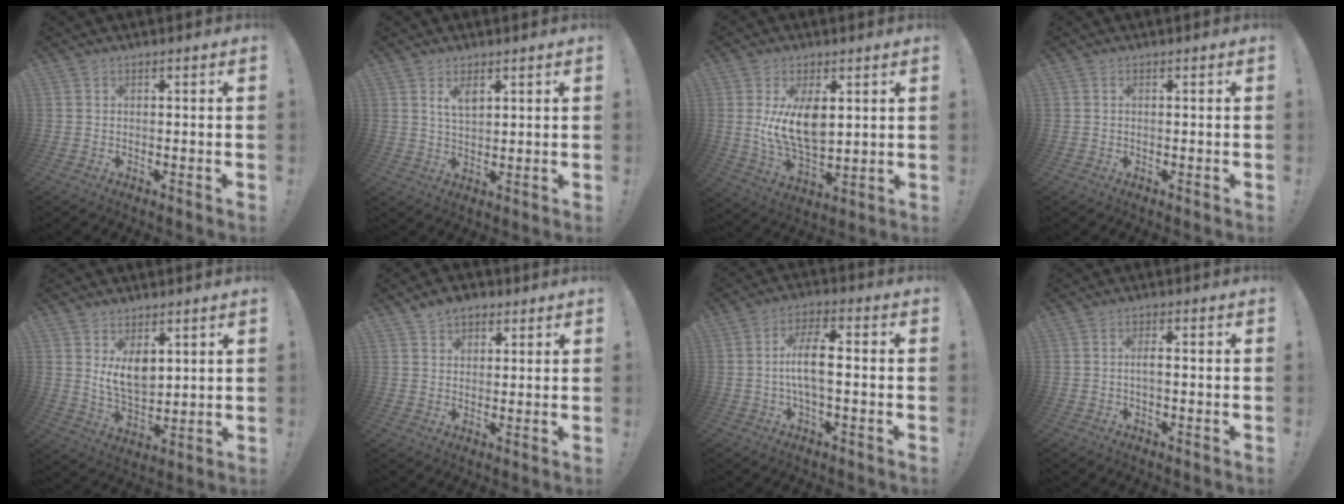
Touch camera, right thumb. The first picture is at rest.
{"total": 4.6, "force": [2.8, 2.3, 2.9], "torque": [-0.043, -0.017, 0.047]}
{"total": 12.7, "force": [3.1, 7.2, 10.0], "torque": [-0.175, -0.021, 0.055]}
{"total": 0.0}
{"total": 8.8, "force": [4.4, 5.3, 5.5], "torque": [-0.087, -0.028, 0.083]}
{"total": 5.0, "force": [3.4, 3.5, 1.2], "torque": [-0.015, -0.015, 0.062]}
{"total": 9.6, "force": [-0.3, 3.4, 9.0], "torque": [-0.160, 0.008, -0.008]}
{"total": 2.3, "force": [-0.2, 0.6, 2.2], "torque": [-0.040, 0.007, -0.004]}